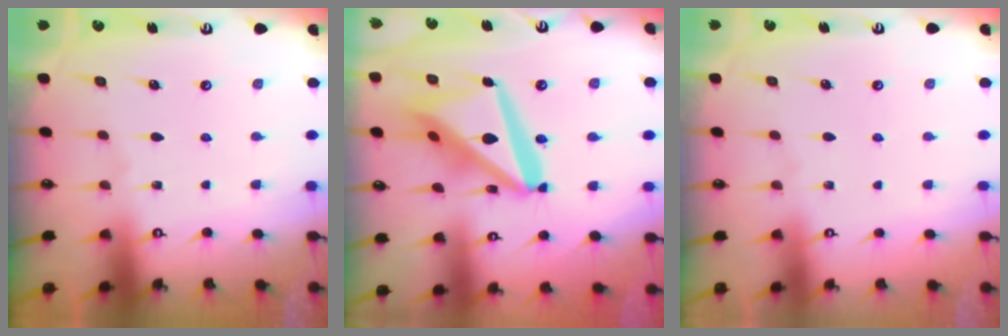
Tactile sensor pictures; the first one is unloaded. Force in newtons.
{"total": 20.7, "press": 20.6, "slide": 2.3}
{"total": 0.5, "press": 0.5, "slide": 0.1}